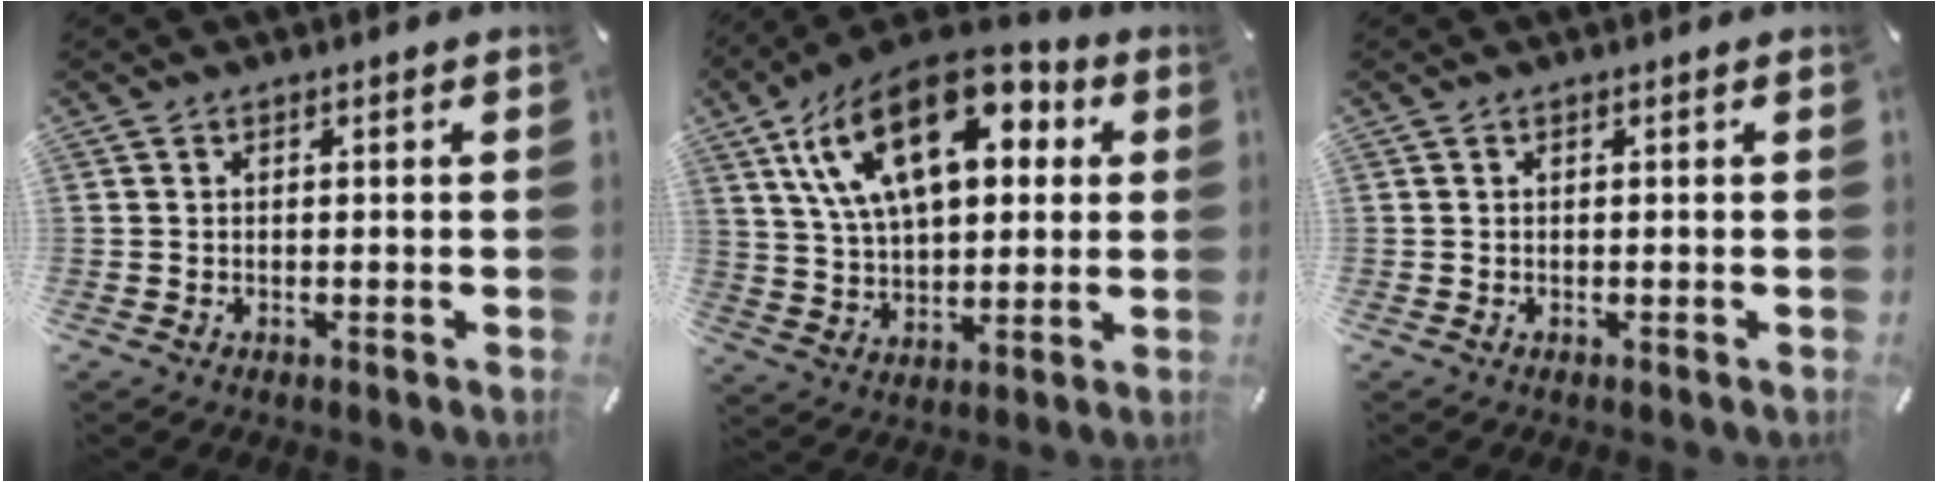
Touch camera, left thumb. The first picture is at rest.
{"total": 21.6, "force": [9.1, 11.9, 15.6], "torque": [-0.302, -0.029, 0.151]}
{"total": 0.0}